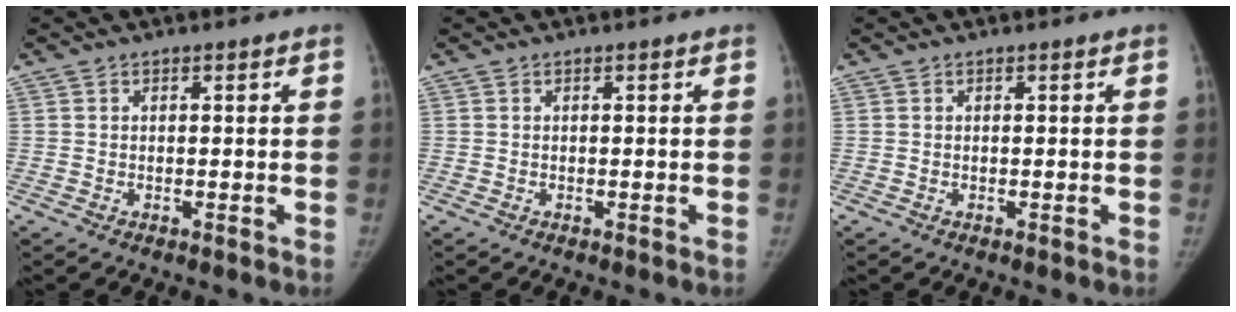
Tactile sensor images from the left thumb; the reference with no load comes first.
{"total": 0.0}
{"total": 0.0}